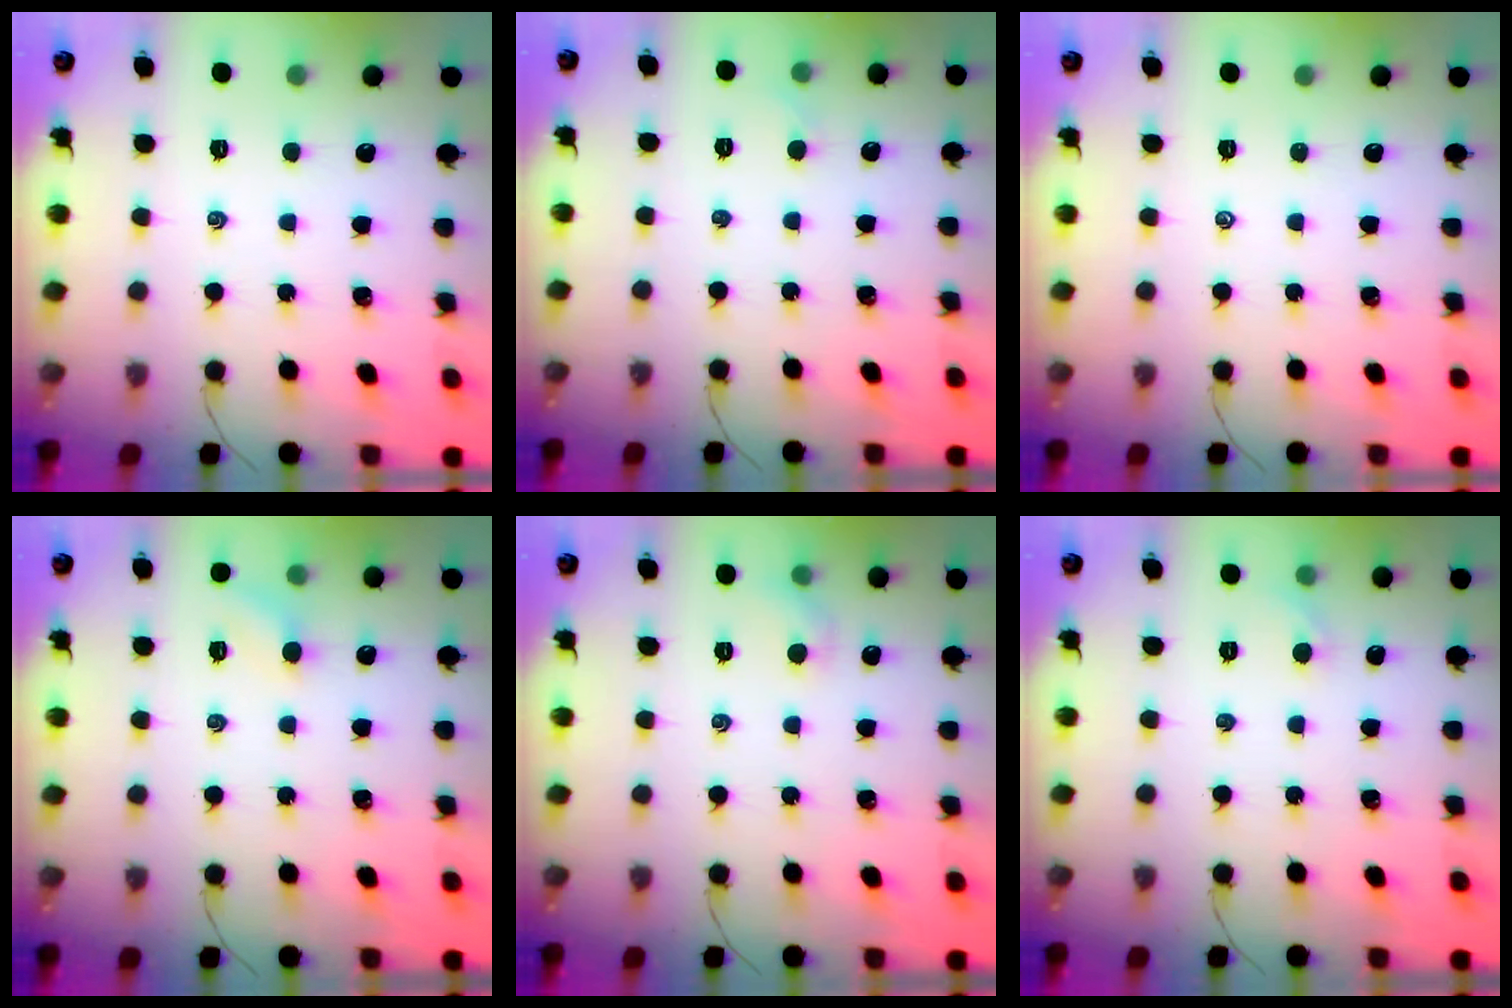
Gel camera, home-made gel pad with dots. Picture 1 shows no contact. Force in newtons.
{"total": 2.7, "press": 2.5, "slide": 0.9}
{"total": 0.0}
{"total": 5.7, "press": 5.4, "slide": 1.8}
{"total": 4.9, "press": 4.7, "slide": 1.2}
{"total": 3.5, "press": 3.3, "slide": 1.1}